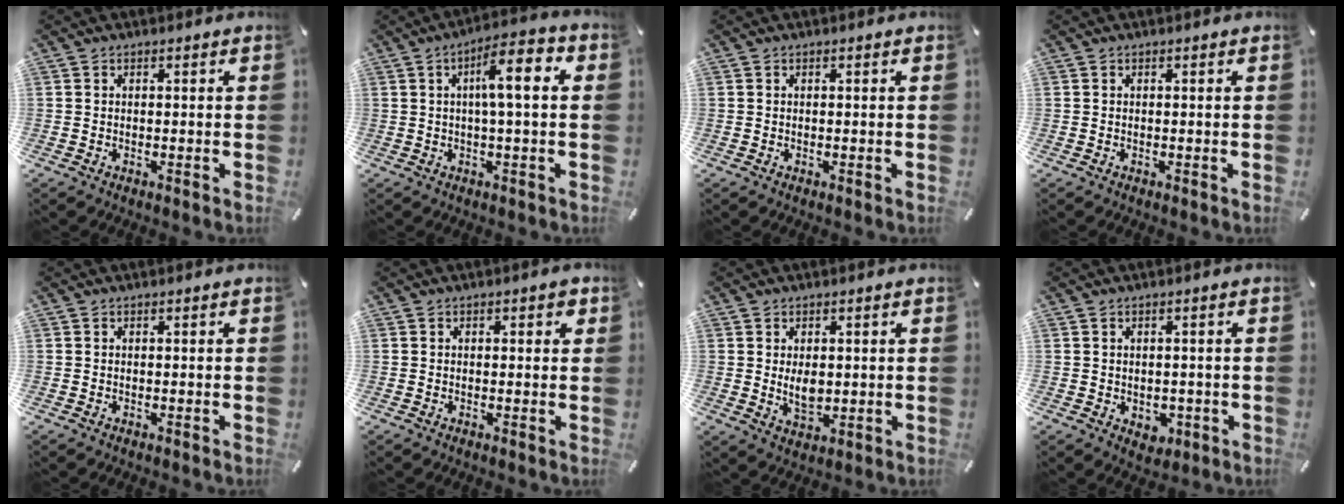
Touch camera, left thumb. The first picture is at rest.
{"total": 10.4, "force": [2.0, 2.6, 9.8], "torque": [-0.152, -0.001, 0.024]}
{"total": 0.0}
{"total": 0.0}
{"total": 0.0}
{"total": 1.4, "force": [0.5, 0.9, 0.9], "torque": [-0.011, 0.004, 0.005]}
{"total": 5.2, "force": [0.6, 3.6, 3.6], "torque": [-0.068, -0.008, 0.007]}
{"total": 2.9, "force": [-0.3, 2.6, 1.2], "torque": [-0.005, -0.002, -0.007]}